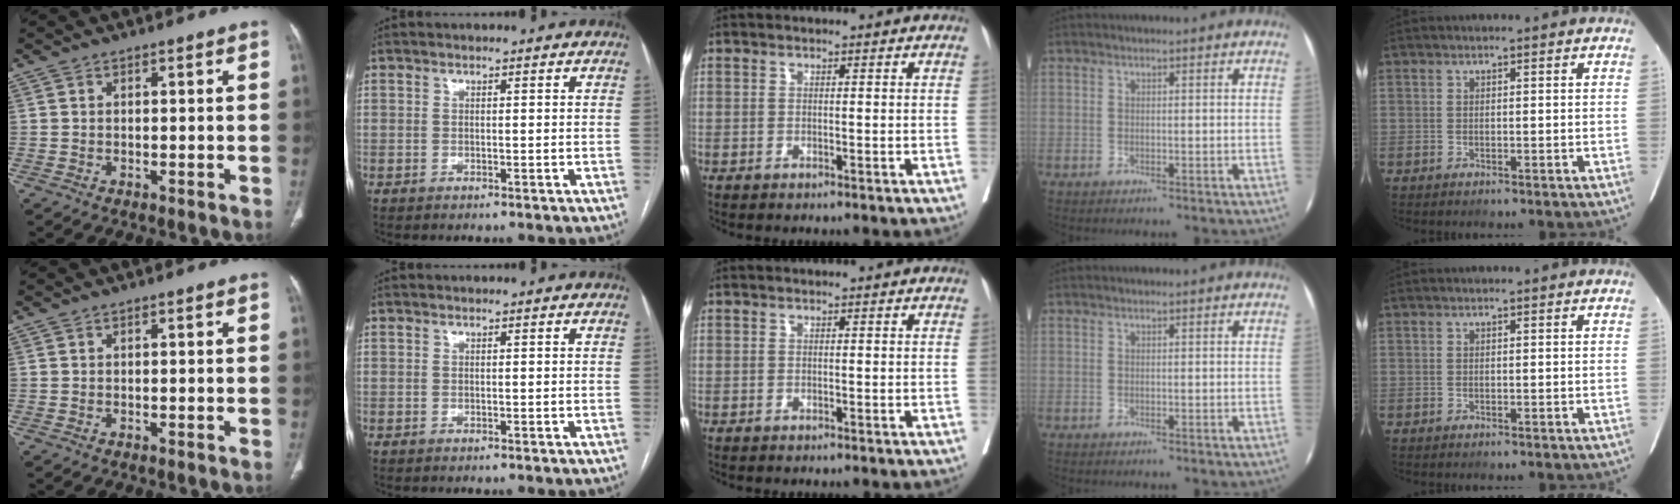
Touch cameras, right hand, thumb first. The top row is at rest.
{}